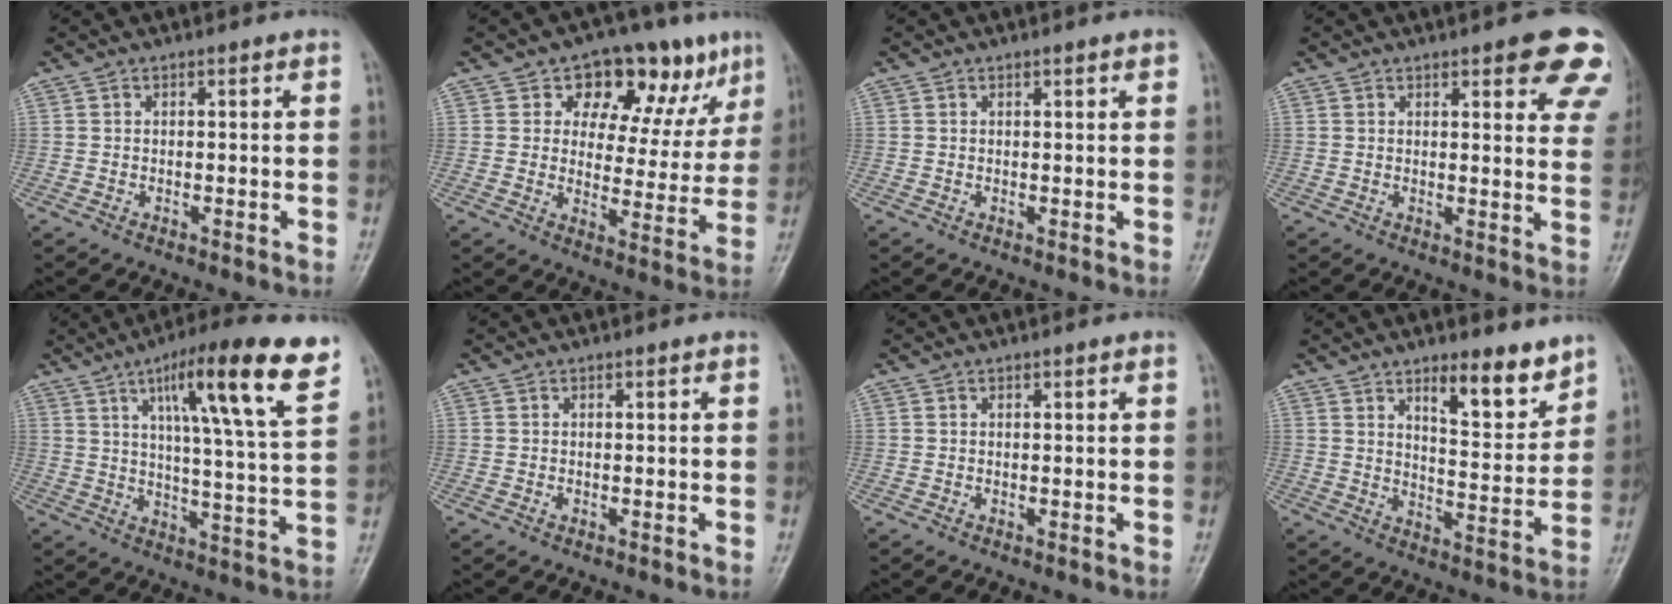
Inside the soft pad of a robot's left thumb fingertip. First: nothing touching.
{"total": 14.6, "force": [8.4, 8.8, 8.1], "torque": [-0.038, -0.026, 0.117]}
{"total": 1.4, "force": [0.8, 0.3, 1.1], "torque": [-0.015, -0.001, 0.009]}
{"total": 12.1, "force": [7.2, 3.9, 8.9], "torque": [-0.067, -0.029, 0.073]}
{"total": 17.9, "force": [9.6, 2.0, 15.0], "torque": [-0.216, -0.036, 0.143]}
{"total": 0.5, "force": [0.0, 0.3, 0.4], "torque": [-0.004, 0.000, 0.001]}
{"total": 0.6, "force": [0.3, 0.2, 0.6], "torque": [-0.010, 0.002, 0.004]}
{"total": 10.2, "force": [7.1, 3.1, 6.7], "torque": [-0.077, -0.057, 0.112]}